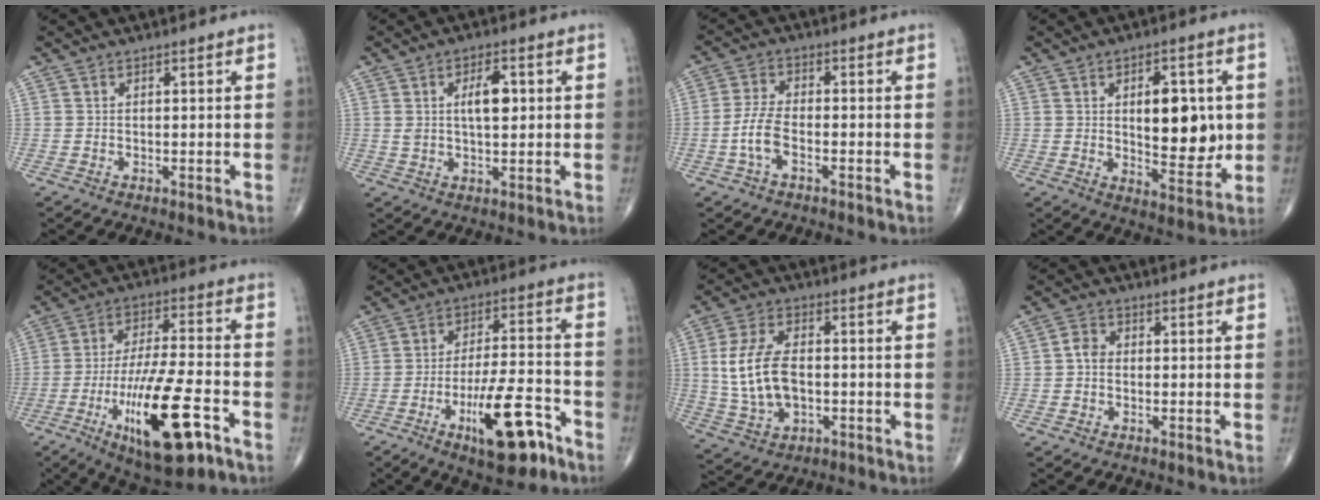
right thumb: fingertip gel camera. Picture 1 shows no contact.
{"total": 6.3, "force": [1.4, 2.8, 5.5], "torque": [-0.084, -0.003, 0.023]}
{"total": 5.4, "force": [-2.0, 2.5, 4.4], "torque": [-0.102, 0.019, -0.040]}
{"total": 12.5, "force": [1.4, 6.2, 10.7], "torque": [-0.117, -0.018, 0.028]}
{"total": 19.6, "force": [-8.3, 5.8, 16.8], "torque": [-0.309, 0.022, -0.130]}
{"total": 15.0, "force": [-7.7, 4.9, 11.9], "torque": [-0.184, 0.045, -0.117]}
{"total": 11.9, "force": [-0.5, 7.1, 9.5], "torque": [-0.186, 0.009, -0.005]}
{"total": 2.6, "force": [-0.4, 2.1, 1.5], "torque": [-0.020, 0.010, -0.015]}